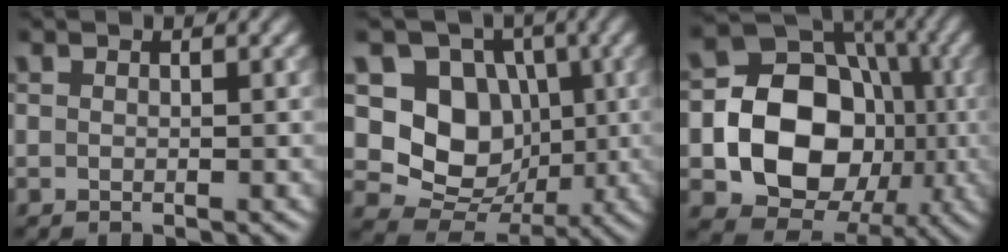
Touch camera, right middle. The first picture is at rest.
{"total": 8.4, "force": [0.9, 7.1, 4.4], "torque": [-0.073, -0.010, -0.002]}
{"total": 13.9, "force": [-2.5, 11.2, 7.9], "torque": [-0.112, -0.011, -0.067]}